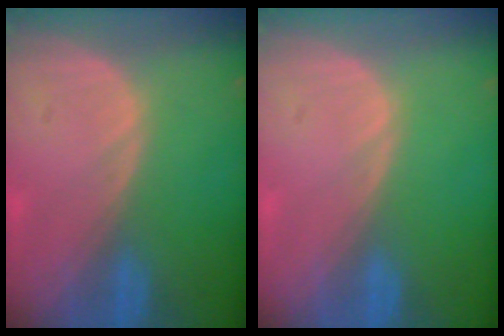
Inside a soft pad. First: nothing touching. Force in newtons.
{"total": 0.0}